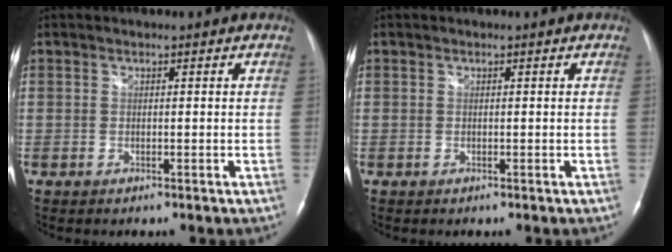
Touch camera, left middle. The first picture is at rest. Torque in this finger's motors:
{"motor_torque": [0.00, 0.00, 0.01, 0.00]}